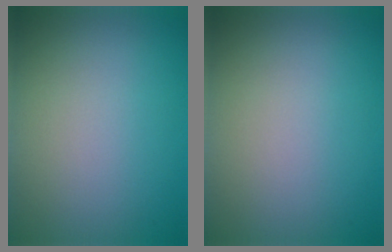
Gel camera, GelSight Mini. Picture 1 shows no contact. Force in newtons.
{"total": 0.0}